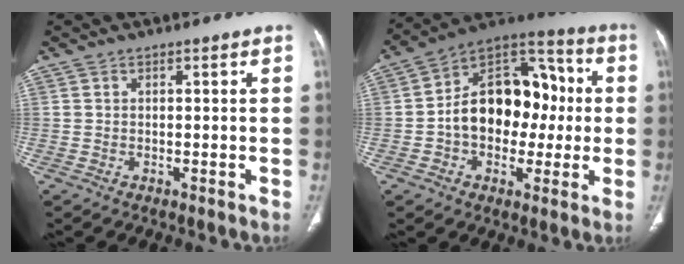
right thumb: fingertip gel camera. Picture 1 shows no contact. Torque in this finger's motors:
{"motor_torque": [2.41, 2.58, 1.68, -0.74, 0.14]}